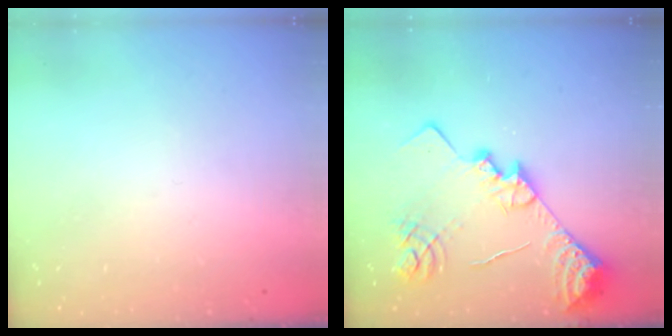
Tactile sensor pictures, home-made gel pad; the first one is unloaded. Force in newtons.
{"total": 18.4, "press": 18.3, "slide": 1.7}